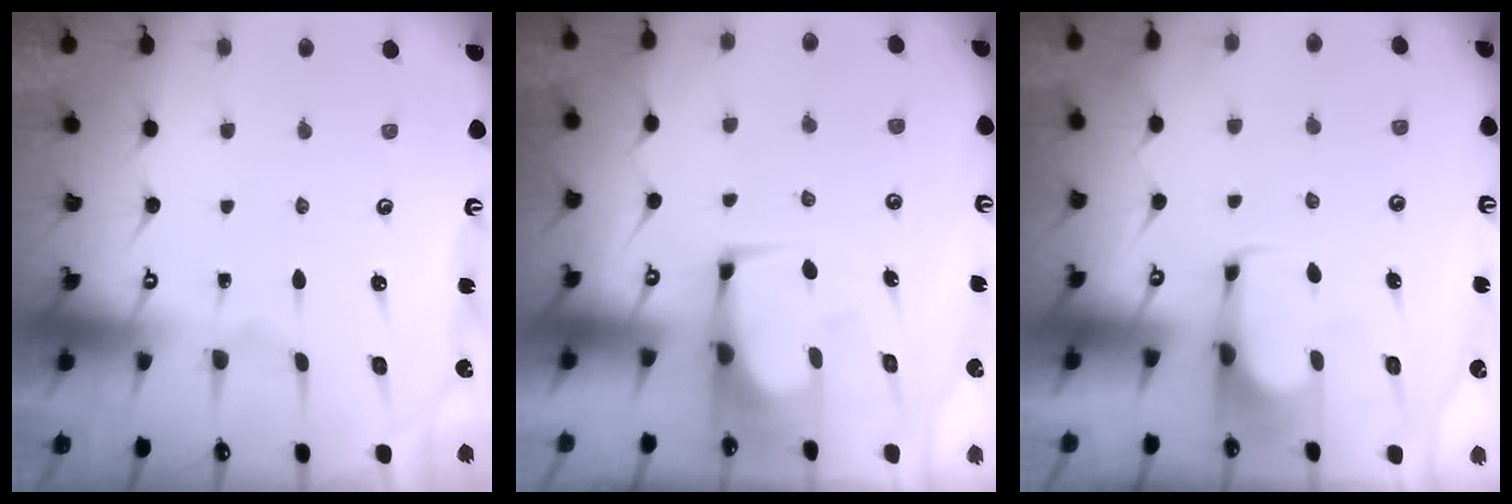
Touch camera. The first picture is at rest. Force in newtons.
{"total": 1.2, "press": 1.2, "slide": 0.2}
{"total": 0.8, "press": 0.1, "slide": 0.8}